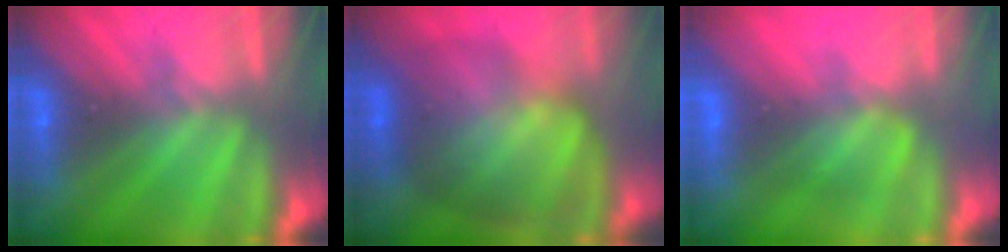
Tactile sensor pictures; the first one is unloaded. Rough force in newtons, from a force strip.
{"total": 9.6}
{"total": 2.7}